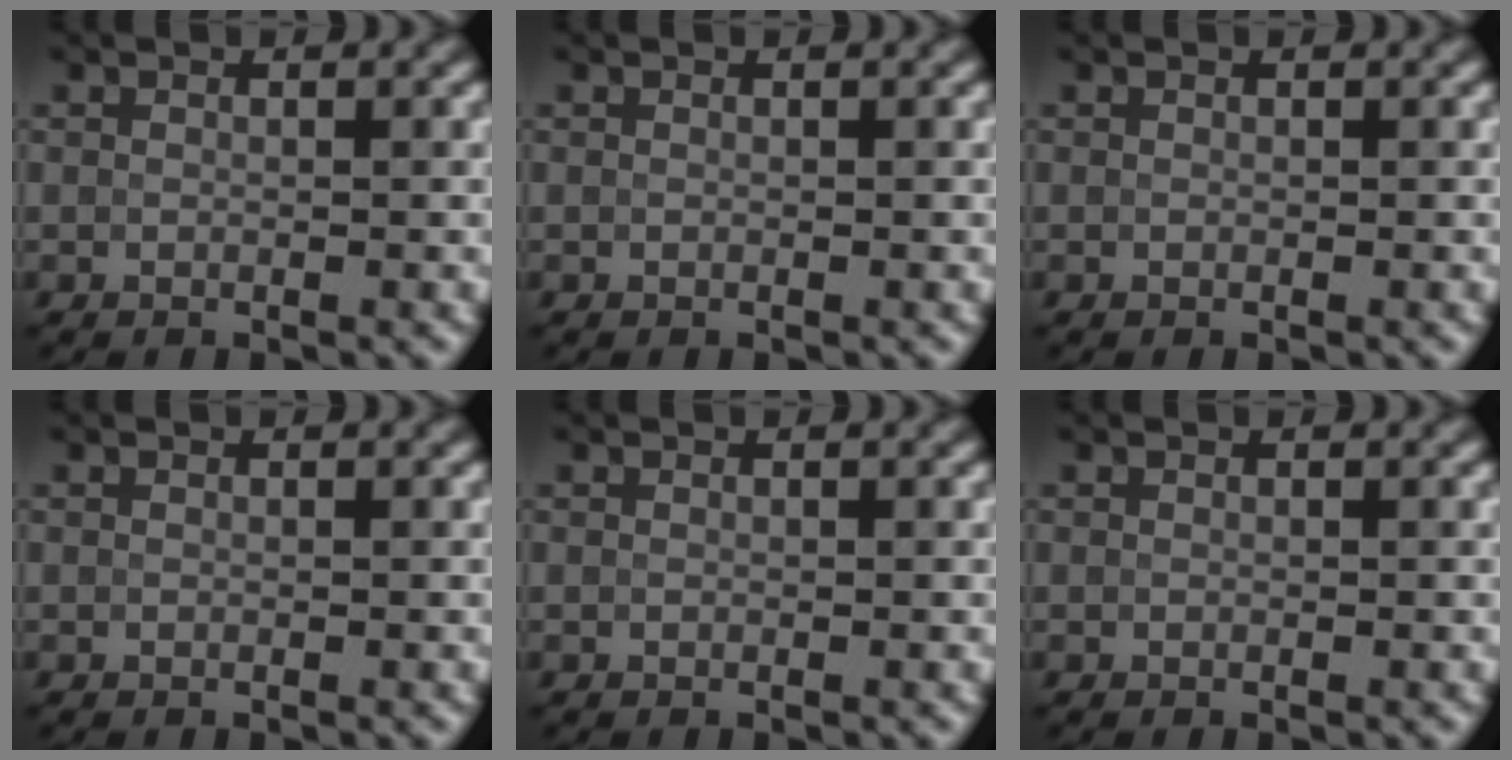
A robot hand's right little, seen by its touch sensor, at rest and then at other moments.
{"total": 0.0}
{"total": 0.0}
{"total": 0.0}
{"total": 0.0}
{"total": 0.0}